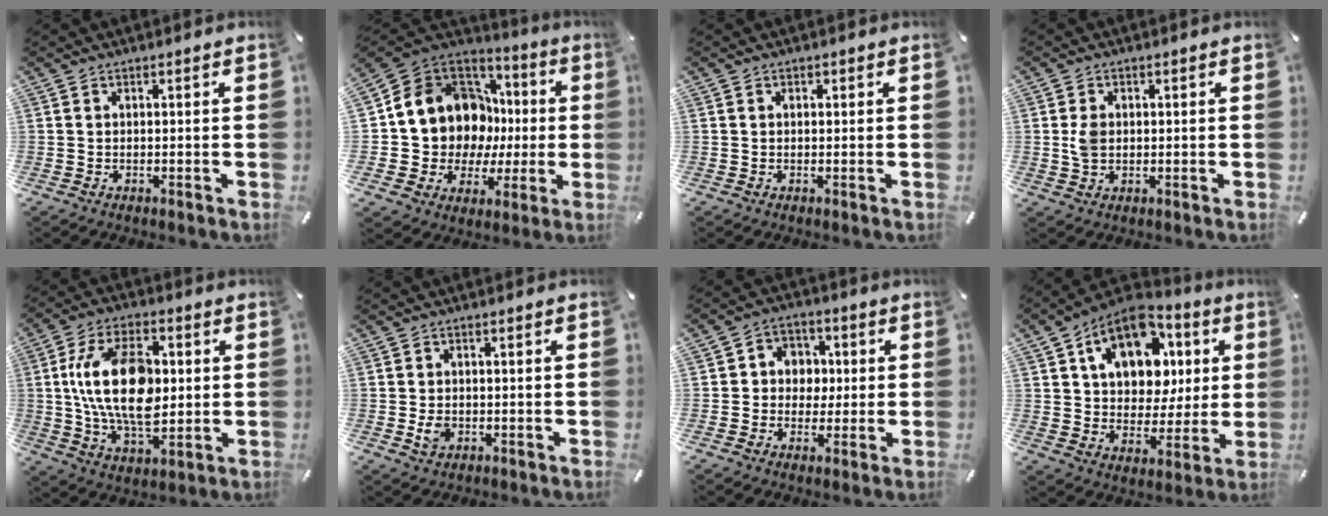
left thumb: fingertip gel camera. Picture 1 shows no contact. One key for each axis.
{"total": 15.0, "fx": 3.8, "fy": 13.3, "fz": 5.8, "tx": -0.110, "ty": -0.047, "tz": 0.093}
{"total": 0.7, "fx": 0.1, "fy": 0.6, "fz": 0.4, "tx": -0.007, "ty": 0.005, "tz": 0.001}
{"total": 3.9, "fx": 0.2, "fy": 3.0, "fz": 2.4, "tx": -0.047, "ty": 0.001, "tz": 0.001}
{"total": 18.5, "fx": 1.5, "fy": 11.4, "fz": 14.5, "tx": -0.290, "ty": 0.005, "tz": 0.022}
{"total": 2.8, "fx": -0.5, "fy": 2.2, "fz": 1.6, "tx": -0.027, "ty": -0.002, "tz": -0.013}
{"total": 6.8, "fx": -0.5, "fy": 6.6, "fz": 1.9, "tx": -0.027, "ty": 0.010, "tz": -0.014}
{"total": 16.9, "fx": 7.4, "fy": 12.2, "fz": 9.0, "tx": -0.146, "ty": -0.023, "tz": 0.137}